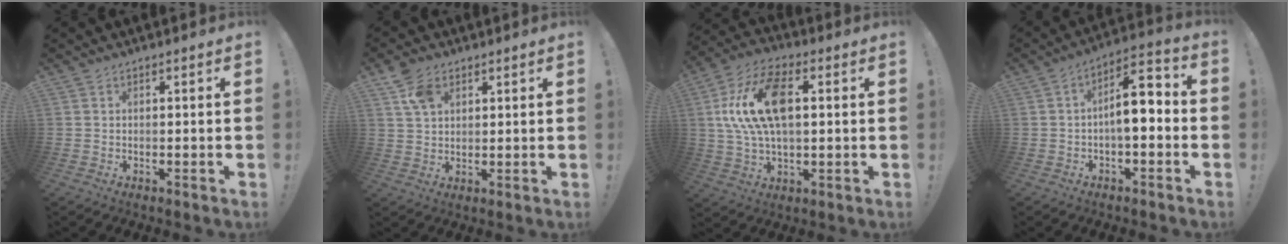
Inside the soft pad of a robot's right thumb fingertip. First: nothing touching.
{"total": 7.2, "force": [3.7, 4.9, 3.8], "torque": [-0.070, -0.002, 0.073]}
{"total": 17.7, "force": [3.5, 9.8, 14.4], "torque": [-0.269, 0.006, 0.060]}
{"total": 9.7, "force": [-1.0, 3.8, 8.9], "torque": [-0.141, 0.002, -0.019]}